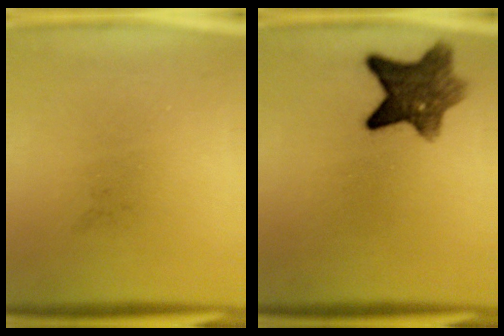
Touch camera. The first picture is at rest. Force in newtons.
{"total": 8.4}